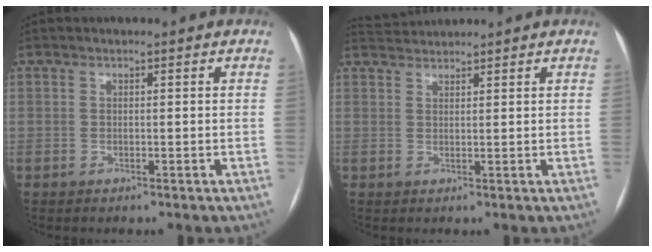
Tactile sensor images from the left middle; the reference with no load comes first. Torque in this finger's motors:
{"motor_torque": [0.08, -0.23, -0.18, -0.03]}